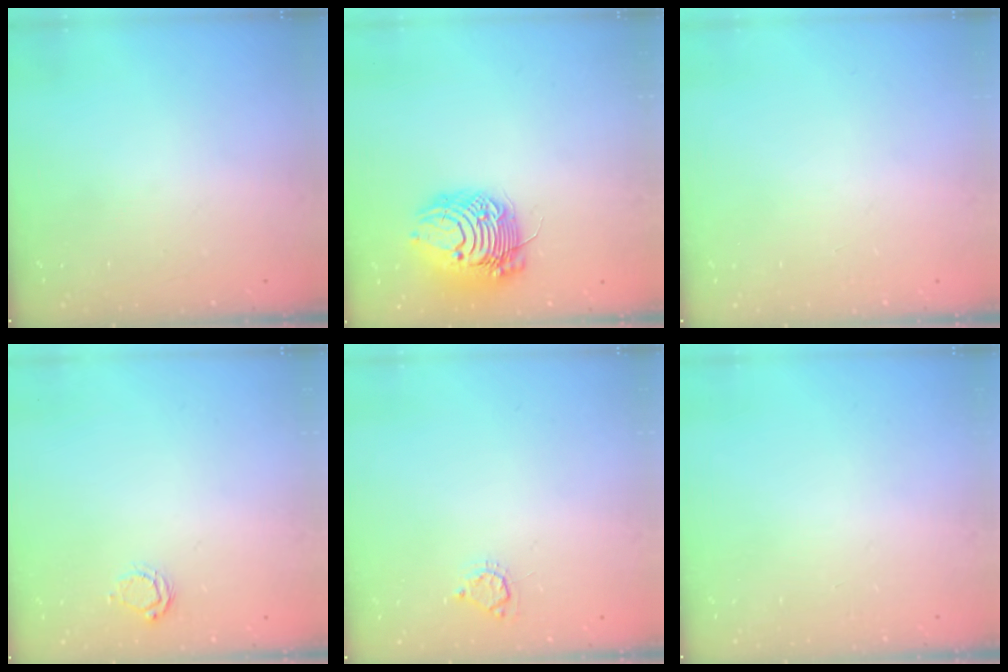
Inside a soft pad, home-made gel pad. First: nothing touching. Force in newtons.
{"total": 15.9, "press": 15.9, "slide": 0.5}
{"total": 0.0}
{"total": 4.9, "press": 4.9, "slide": 0.3}
{"total": 5.0, "press": 5.0, "slide": 0.4}
{"total": 0.0}